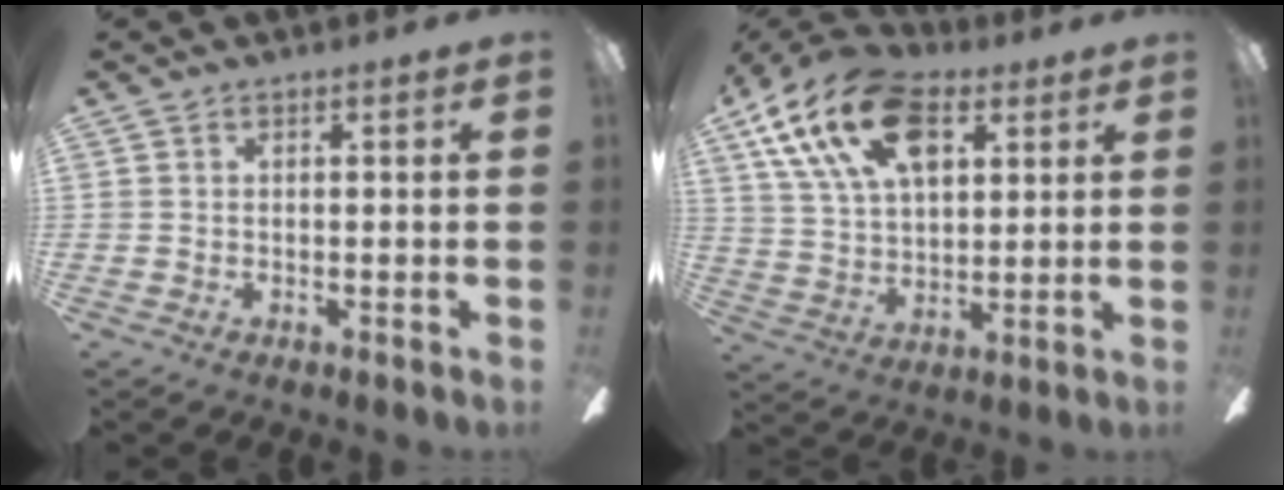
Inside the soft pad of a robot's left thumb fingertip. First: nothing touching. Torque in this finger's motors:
{"motor_torque": [0.16, 0.67, 1.40, -1.36, 0.46]}